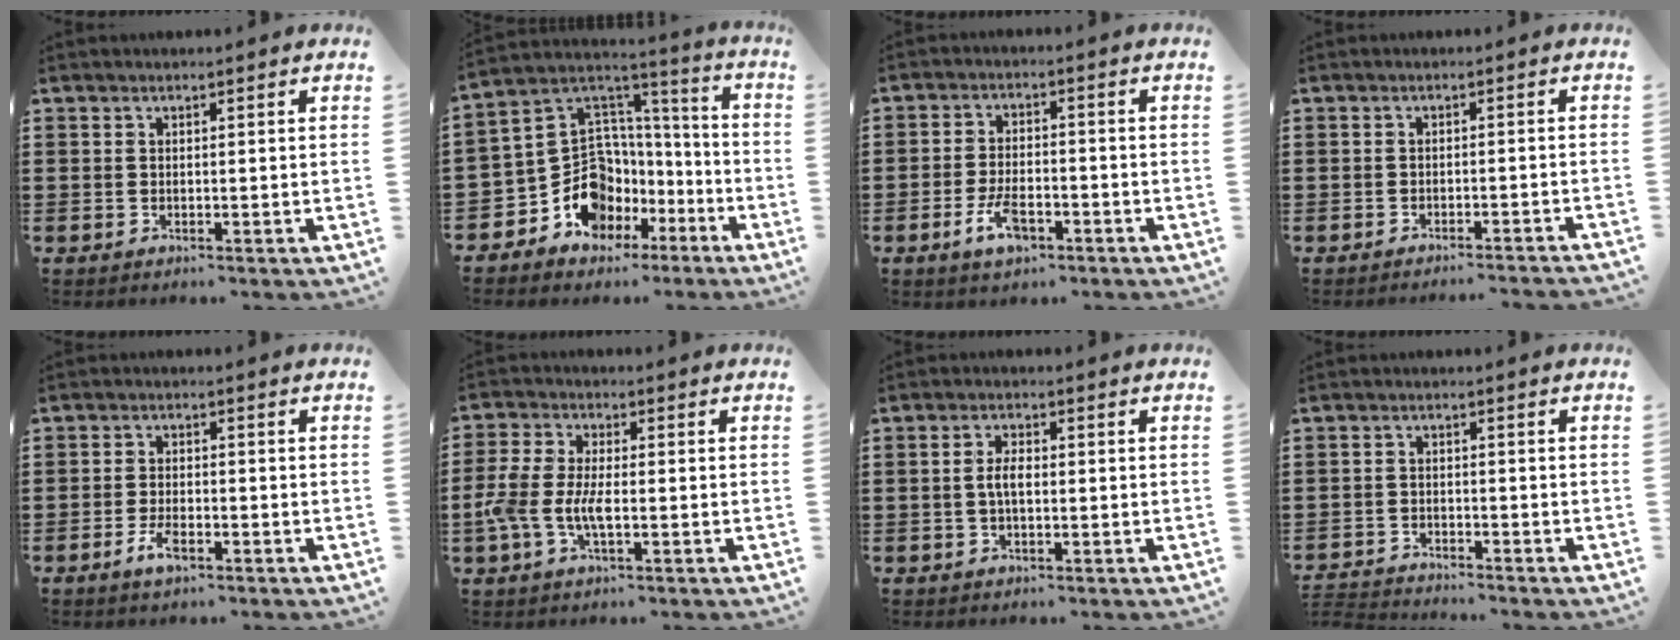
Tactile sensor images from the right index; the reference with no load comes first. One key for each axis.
{"total": 11.2, "fx": -4.0, "fy": 9.7, "fz": 3.8, "tx": -0.132, "ty": -0.018, "tz": -0.071}
{"total": 5.5, "fx": -2.8, "fy": 2.5, "fz": 4.0, "tx": -0.091, "ty": 0.001, "tz": -0.056}
{"total": 2.0, "fx": -1.9, "fy": -0.5, "fz": 0.3, "tx": -0.005, "ty": 0.002, "tz": -0.038}
{"total": 3.5, "fx": -1.9, "fy": 1.4, "fz": 2.6, "tx": -0.057, "ty": -0.001, "tz": -0.038}
{"total": 6.3, "fx": -2.0, "fy": 2.8, "fz": 5.3, "tx": -0.132, "ty": -0.007, "tz": -0.045}
{"total": 2.9, "fx": -0.5, "fy": 1.1, "fz": 2.6, "tx": -0.056, "ty": -0.001, "tz": -0.012}
{"total": 2.8, "fx": -2.7, "fy": 0.0, "fz": -0.4, "tx": -0.002, "ty": -0.001, "tz": -0.060}